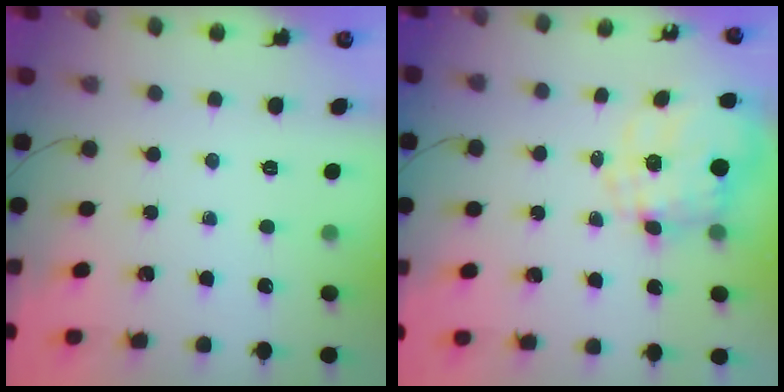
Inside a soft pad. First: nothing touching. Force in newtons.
{"total": 3.8, "press": 3.3, "slide": 1.8}